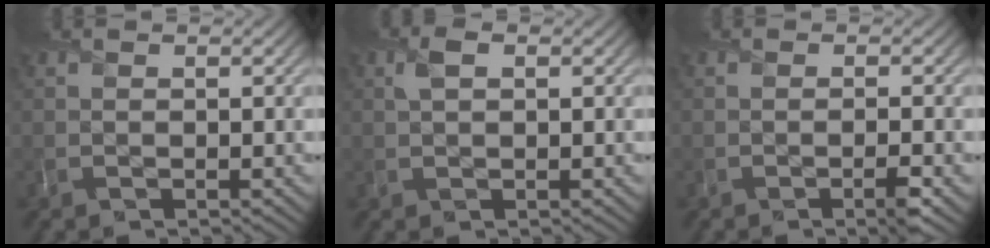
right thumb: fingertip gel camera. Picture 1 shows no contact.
{"total": 1.6, "force": [0.5, 1.0, 1.2], "torque": [-0.027, 0.003, 0.009]}
{"total": 1.8, "force": [-0.9, 0.1, 1.6], "torque": [-0.025, 0.002, -0.021]}